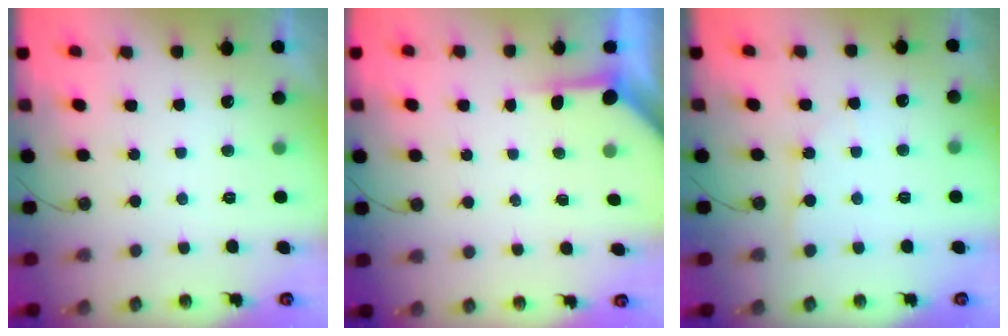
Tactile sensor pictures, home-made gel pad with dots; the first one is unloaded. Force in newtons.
{"total": 3.5, "press": 3.5, "slide": 0.4}
{"total": 2.8, "press": 2.8, "slide": 0.3}